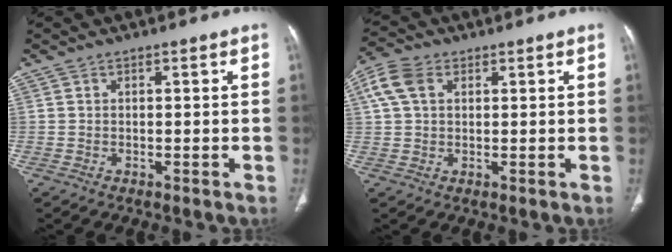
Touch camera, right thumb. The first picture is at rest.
{"total": 6.6, "force": [2.2, 4.4, 4.3], "torque": [-0.097, 0.017, 0.041]}